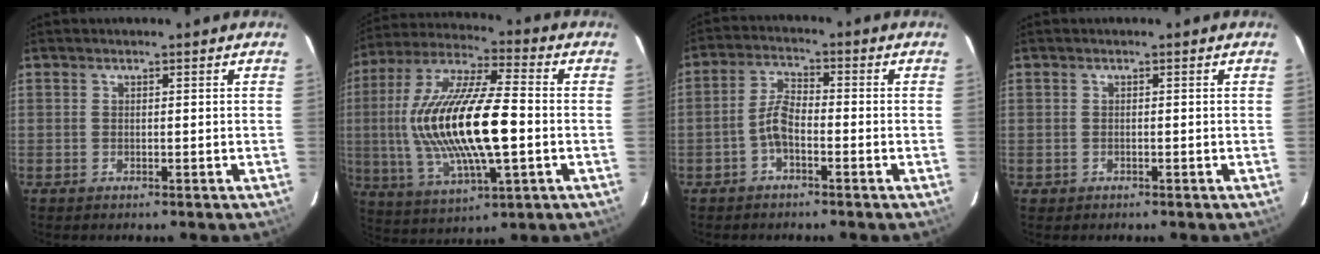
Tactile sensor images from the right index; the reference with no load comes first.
{"total": 21.6, "force": [-1.2, 6.6, 20.5], "torque": [-0.400, -0.004, -0.019]}
{"total": 4.3, "force": [-2.1, 1.7, 3.4], "torque": [-0.075, 0.016, -0.043]}
{"total": 1.0, "force": [-0.4, 0.8, 0.0], "torque": [0.000, 0.001, -0.004]}